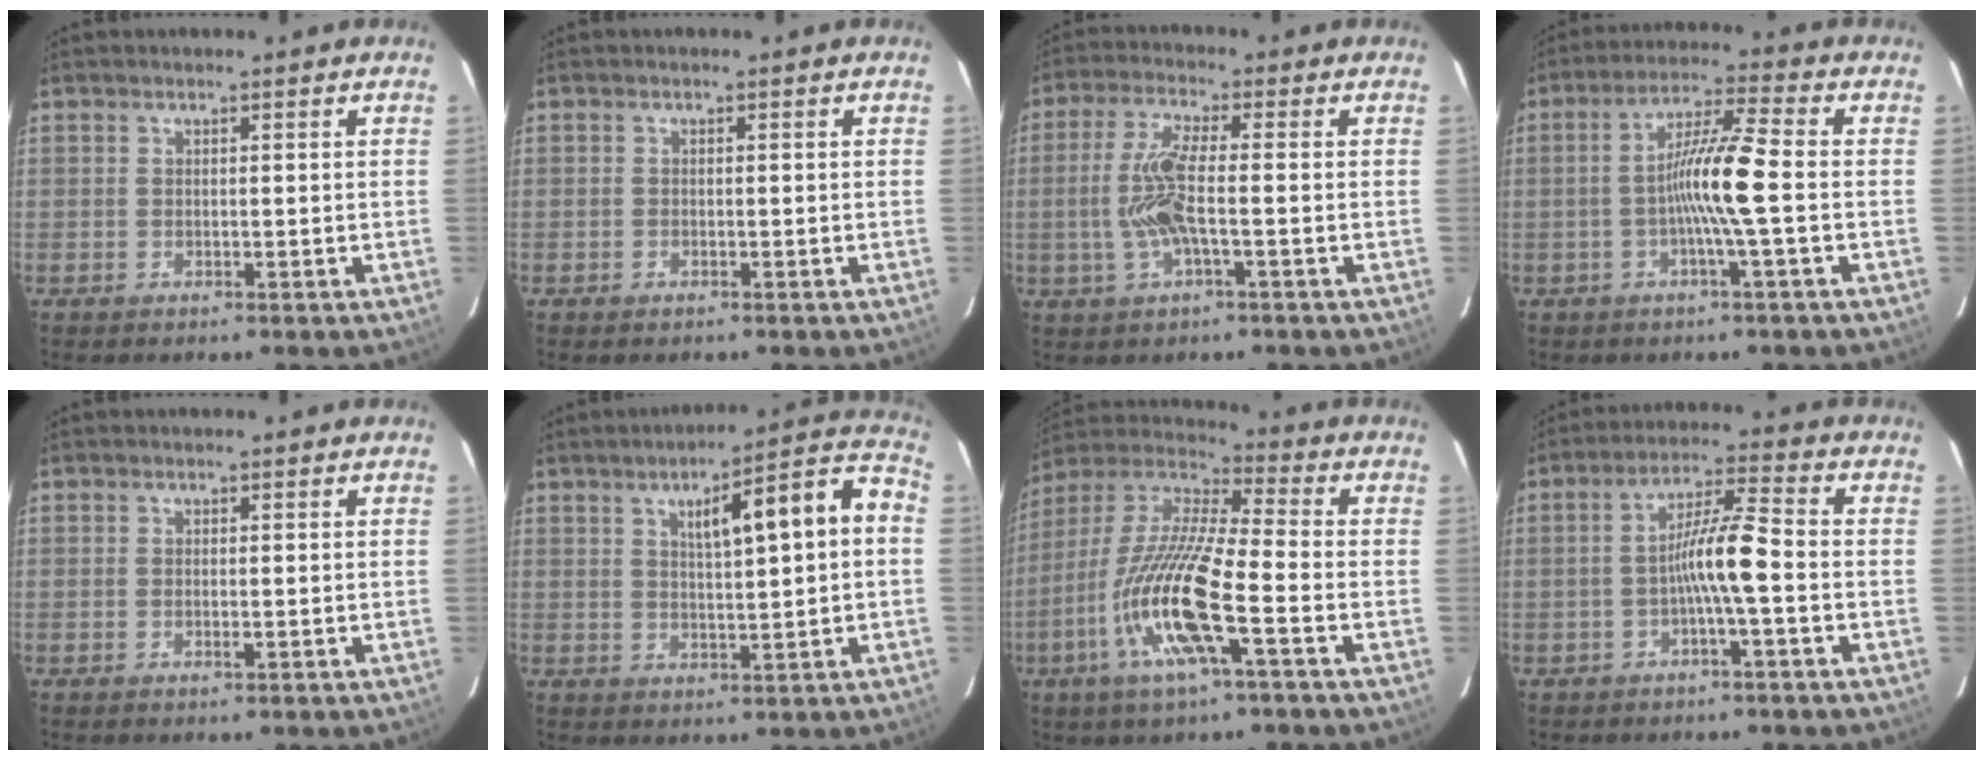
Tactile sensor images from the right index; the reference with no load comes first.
{"total": 0.5, "force": [-0.4, 0.3, 0.3], "torque": [-0.008, -0.001, -0.004]}
{"total": 7.5, "force": [-1.1, 0.9, 7.4], "torque": [-0.160, 0.002, -0.026]}
{"total": 8.8, "force": [-1.3, -0.6, 8.7], "torque": [-0.160, 0.007, -0.030]}
{"total": 0.8, "force": [-0.2, 0.2, 0.8], "torque": [-0.016, -0.002, -0.001]}
{"total": 11.8, "force": [2.3, 1.6, 11.5], "torque": [-0.159, 0.034, 0.032]}
{"total": 16.5, "force": [-5.6, 1.8, 15.4], "torque": [-0.327, -0.009, -0.110]}
{"total": 7.4, "force": [-1.5, 0.0, 7.3], "torque": [-0.132, 0.014, -0.030]}